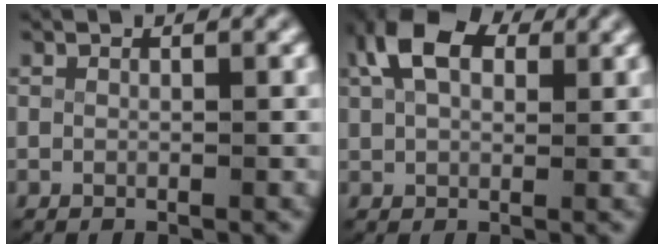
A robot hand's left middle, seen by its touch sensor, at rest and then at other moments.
{"total": 5.6, "force": [2.5, 3.3, 3.7], "torque": [-0.085, 0.002, 0.043]}